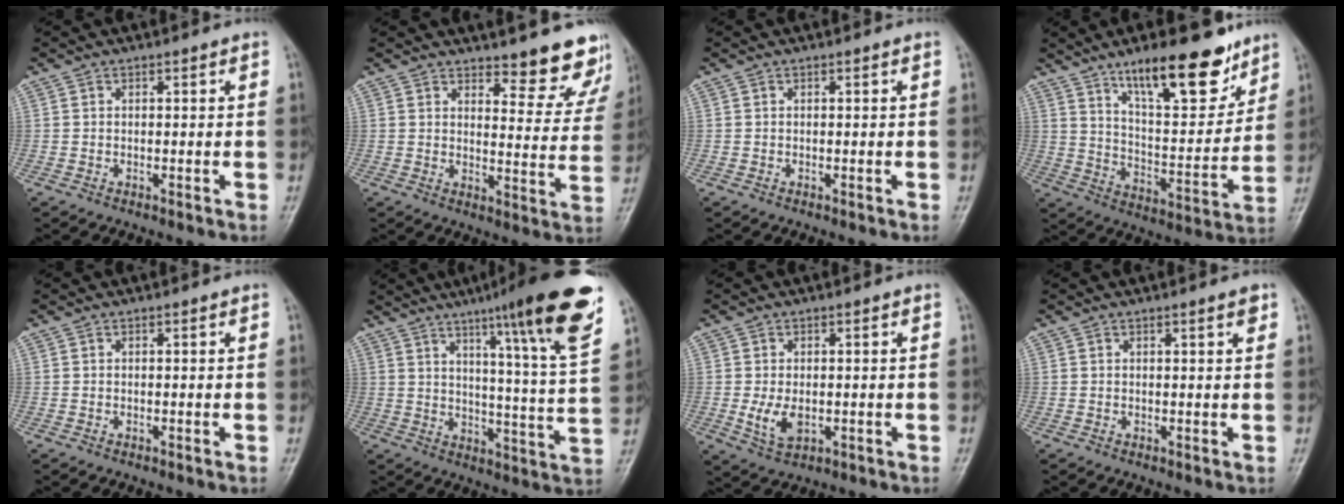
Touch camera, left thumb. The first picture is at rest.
{"total": 10.7, "force": [9.3, 3.2, 4.3], "torque": [-0.012, -0.072, 0.106]}
{"total": 0.0}
{"total": 18.1, "force": [12.2, 5.9, 12.0], "torque": [-0.142, -0.075, 0.203]}
{"total": 0.0}
{"total": 20.7, "force": [12.6, 1.0, 16.4], "torque": [-0.209, -0.055, 0.172]}
{"total": 4.7, "force": [-0.6, 2.9, 3.7], "torque": [-0.070, -0.010, -0.004]}
{"total": 1.5, "force": [0.9, 0.2, 1.2], "torque": [-0.016, -0.004, 0.013]}